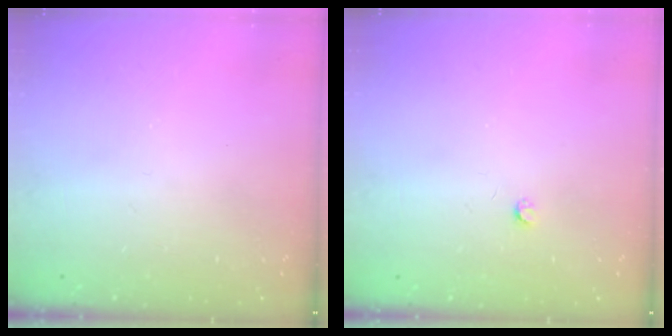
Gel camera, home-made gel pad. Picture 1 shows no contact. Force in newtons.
{"total": 2.5, "press": 2.5, "slide": 0.4}